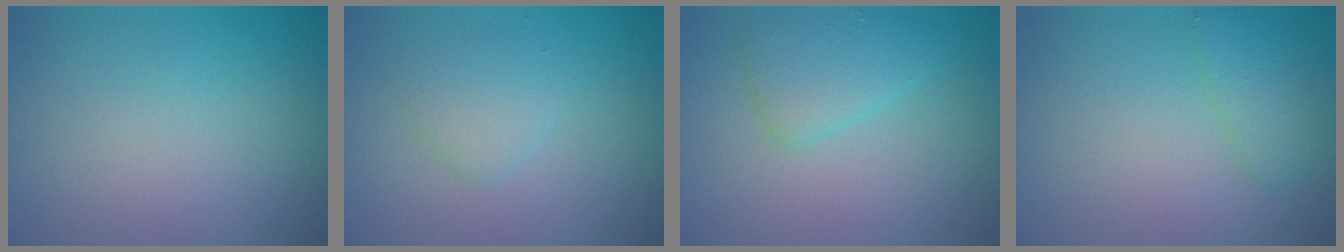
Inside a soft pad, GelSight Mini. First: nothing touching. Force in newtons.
{"total": 1.9, "press": 1.9, "slide": 0.2}
{"total": 2.8, "press": 2.8, "slide": 0.3}
{"total": 1.9, "press": 1.9, "slide": 0.1}